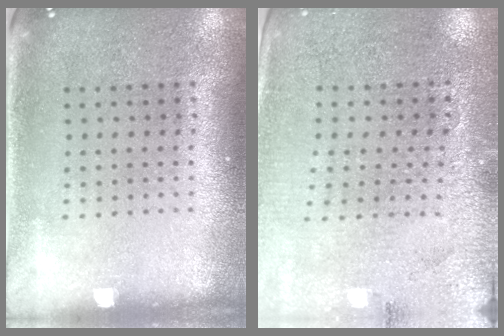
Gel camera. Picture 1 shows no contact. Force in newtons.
{"total": 2.8, "press": 2.8, "slide": 0.5}